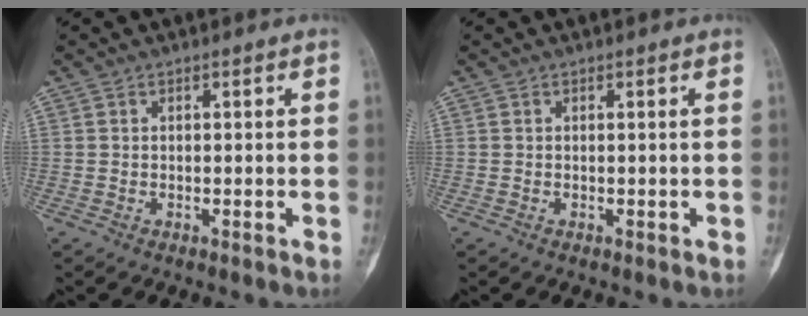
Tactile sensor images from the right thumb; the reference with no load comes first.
{"total": 0.6, "force": [-0.1, -0.1, 0.6], "torque": [-0.010, 0.001, 0.000]}